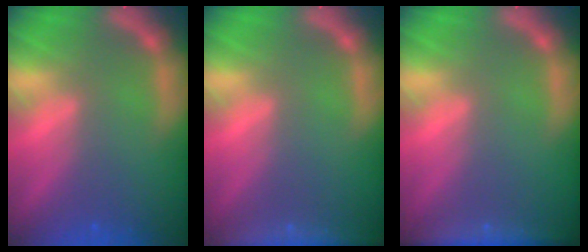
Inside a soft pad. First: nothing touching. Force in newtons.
{"total": 7.5}
{"total": 5.0}